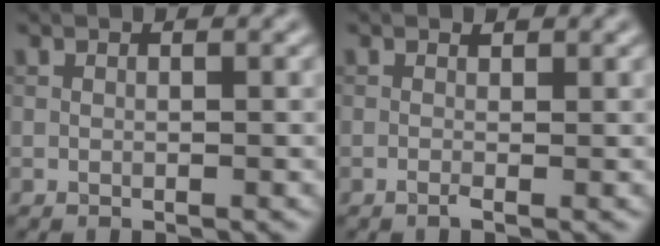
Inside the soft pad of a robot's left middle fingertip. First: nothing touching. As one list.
[{"total": 0.6, "force": [-0.2, 0.1, 0.6], "torque": [-0.015, -0.001, -0.005]}]